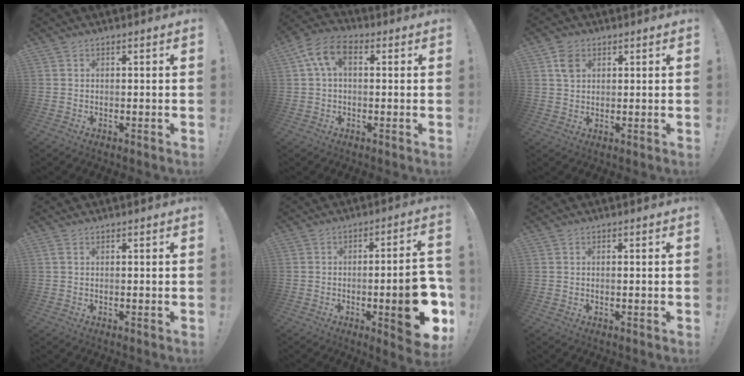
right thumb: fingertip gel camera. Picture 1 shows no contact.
{"total": 8.4, "force": [2.1, 5.2, 6.2], "torque": [-0.128, 0.006, 0.042]}
{"total": 4.7, "force": [1.9, 3.4, 2.5], "torque": [-0.035, 0.002, 0.036]}
{"total": 0.8, "force": [0.5, 0.3, 0.5], "torque": [-0.010, 0.001, 0.008]}
{"total": 16.2, "force": [-4.4, 3.9, 15.1], "torque": [-0.189, 0.007, -0.059]}
{"total": 0.7, "force": [0.0, 0.0, 0.7], "torque": [-0.008, -0.002, -0.002]}